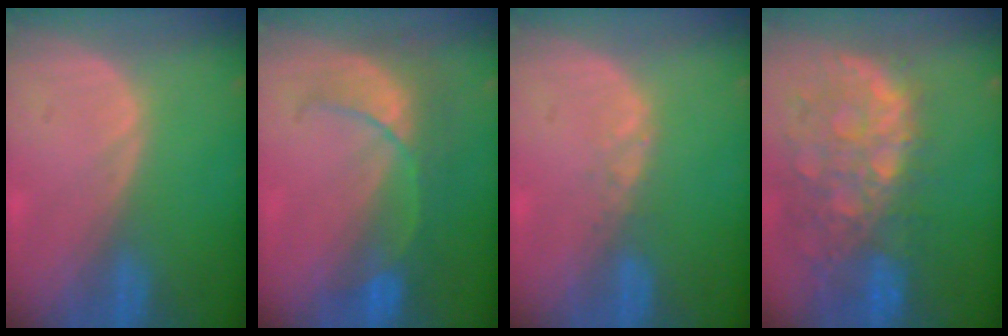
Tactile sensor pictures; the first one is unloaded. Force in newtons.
{"total": 8.0, "press": 7.3, "slide": 3.3}
{"total": 1.0, "press": 1.0, "slide": 0.2}
{"total": 12.2, "press": 10.1, "slide": 6.8}